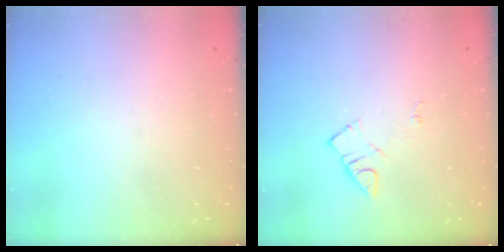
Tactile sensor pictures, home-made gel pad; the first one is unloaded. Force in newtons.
{"total": 4.5, "press": 4.4, "slide": 0.7}